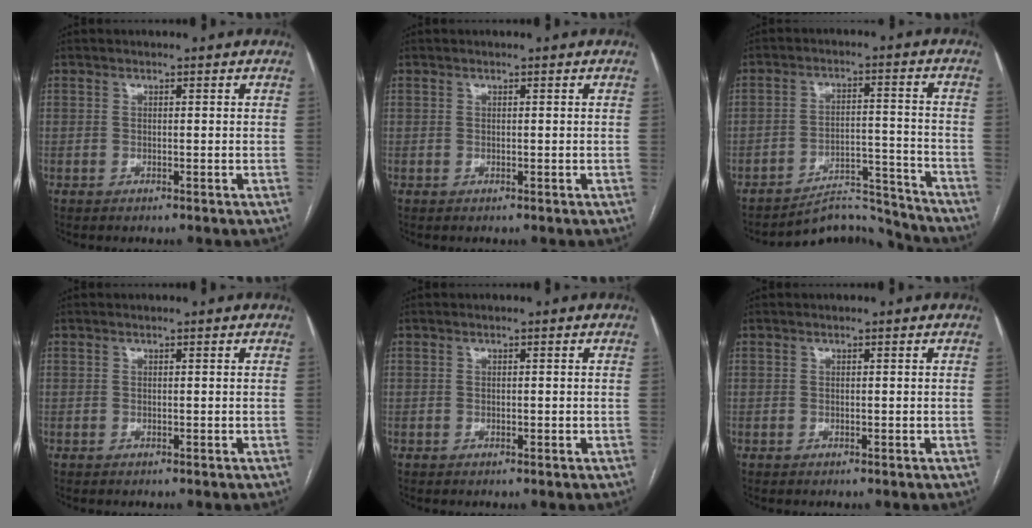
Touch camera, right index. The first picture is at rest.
{"total": 0.0}
{"total": 9.2, "force": [-9.1, 0.8, -1.0], "torque": [0.024, 0.042, -0.138]}
{"total": 0.0}
{"total": 0.5, "force": [-0.1, 0.3, 0.4], "torque": [-0.007, 0.000, 0.001]}
{"total": 0.0}